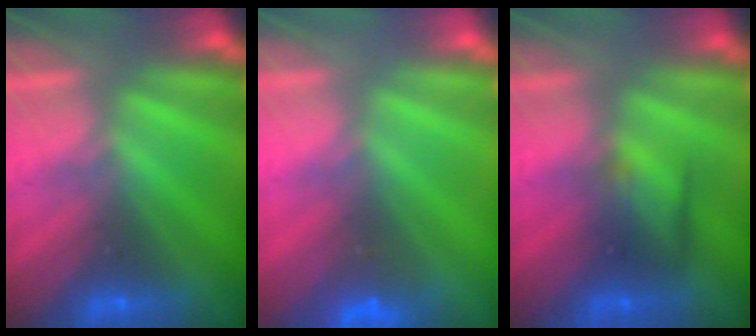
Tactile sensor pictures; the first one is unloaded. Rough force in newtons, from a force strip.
{"total": 3.4}
{"total": 2.4}